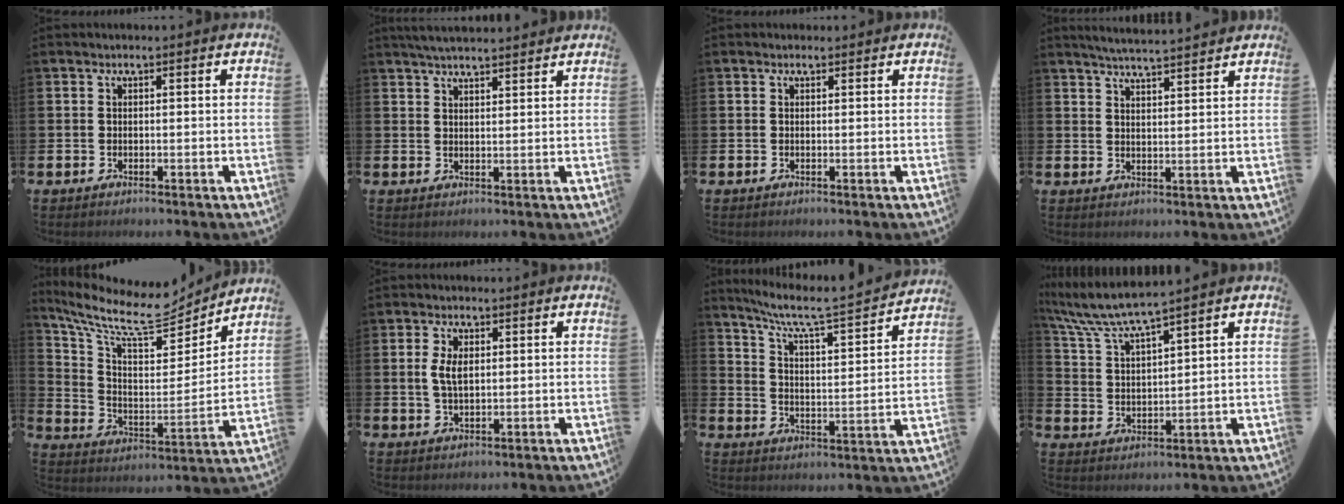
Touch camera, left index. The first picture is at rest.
{"total": 3.6, "force": [3.6, 0.2, 0.6], "torque": [-0.019, -0.014, 0.065]}
{"total": 0.6, "force": [0.5, 0.4, 0.1], "torque": [0.007, 0.001, 0.006]}
{"total": 4.7, "force": [4.6, -0.4, 0.8], "torque": [-0.023, -0.024, 0.081]}
{"total": 11.3, "force": [9.4, 3.3, 5.3], "torque": [-0.131, -0.064, 0.156]}
{"total": 3.5, "force": [1.1, 1.8, 2.8], "torque": [-0.048, 0.004, 0.016]}
{"total": 7.1, "force": [6.1, 0.6, 3.4], "torque": [-0.097, -0.048, 0.097]}
{"total": 6.0, "force": [5.5, 0.0, 2.2], "torque": [-0.069, -0.034, 0.093]}